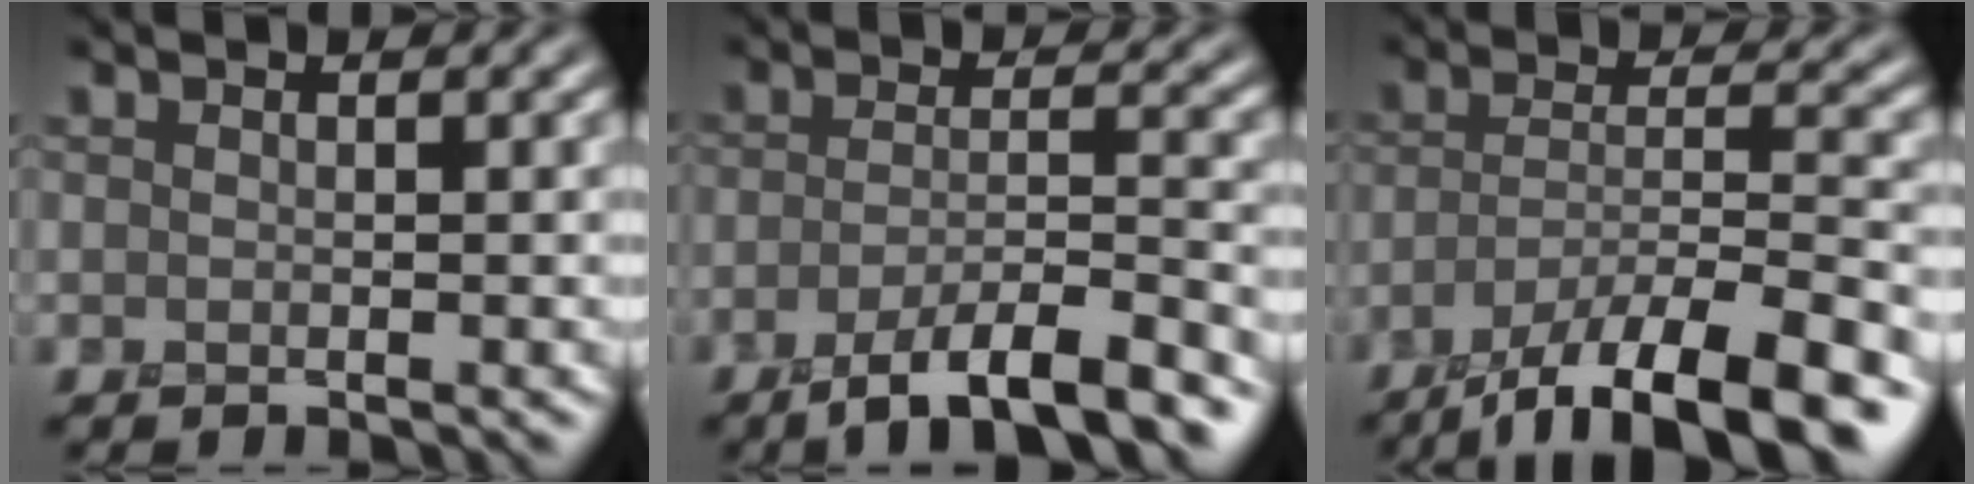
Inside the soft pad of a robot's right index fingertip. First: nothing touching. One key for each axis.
{"total": 7.9, "fx": -5.2, "fy": 1.7, "fz": 5.7, "tx": -0.085, "ty": -0.001, "tz": -0.091}
{"total": 11.3, "fx": -7.8, "fy": 2.9, "fz": 7.7, "tx": -0.125, "ty": -0.003, "tz": -0.129}